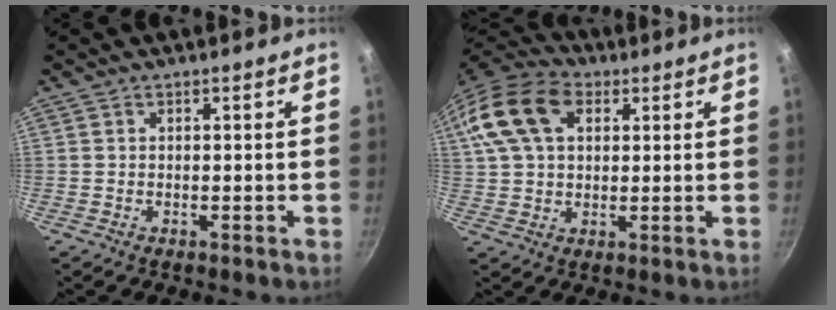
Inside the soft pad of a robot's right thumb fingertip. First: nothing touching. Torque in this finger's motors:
{"motor_torque": [0.93, 1.82, 0.54, 0.03, 0.20]}